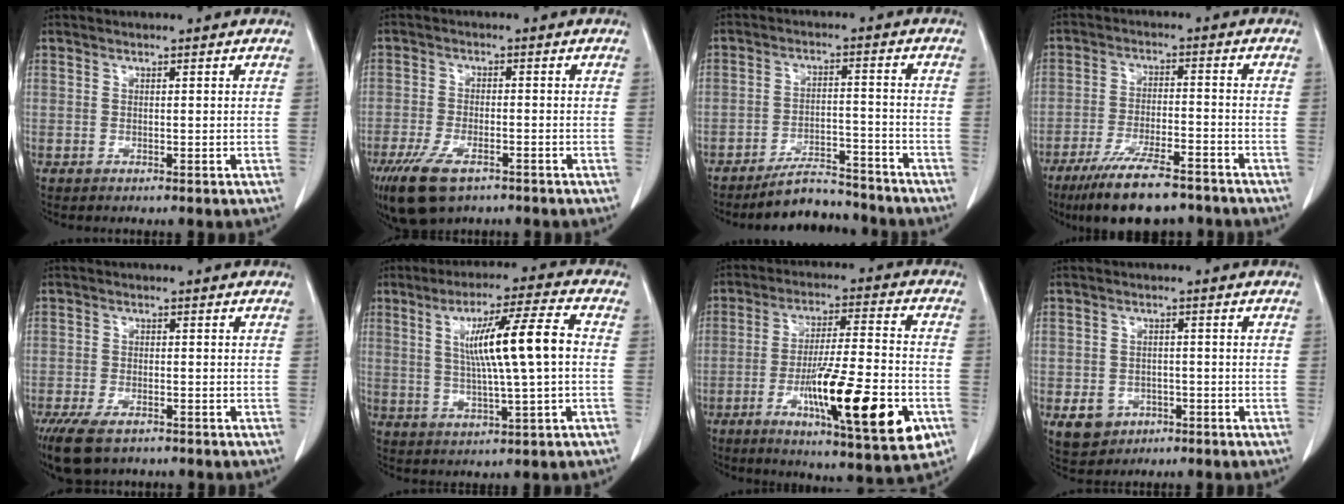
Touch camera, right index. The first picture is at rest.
{"total": 10.3, "force": [-6.4, 4.4, 6.8], "torque": [-0.140, -0.016, -0.110]}
{"total": 9.7, "force": [-8.8, 2.8, 3.0], "torque": [-0.045, 0.016, -0.142]}
{"total": 14.2, "force": [-10.8, 3.6, 8.4], "torque": [-0.154, -0.024, -0.179]}
{"total": 9.9, "force": [-6.8, 4.5, 5.7], "torque": [-0.115, -0.013, -0.108]}
{"total": 12.4, "force": [1.2, 0.7, 12.4], "torque": [-0.211, 0.014, 0.023]}
{"total": 20.4, "force": [-7.0, 3.0, 19.0], "torque": [-0.287, -0.015, -0.103]}
{"total": 6.2, "force": [-2.7, 5.2, 2.1], "torque": [-0.037, 0.009, -0.028]}